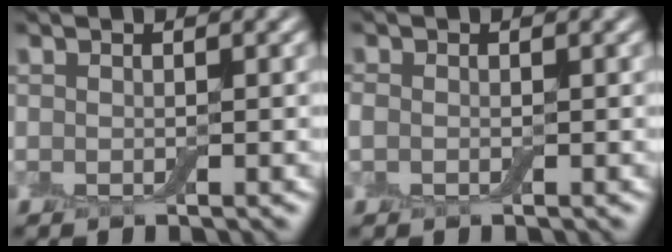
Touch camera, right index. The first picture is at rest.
{"total": 0.8, "force": [-0.2, 0.7, 0.5], "torque": [-0.012, 0.001, -0.006]}